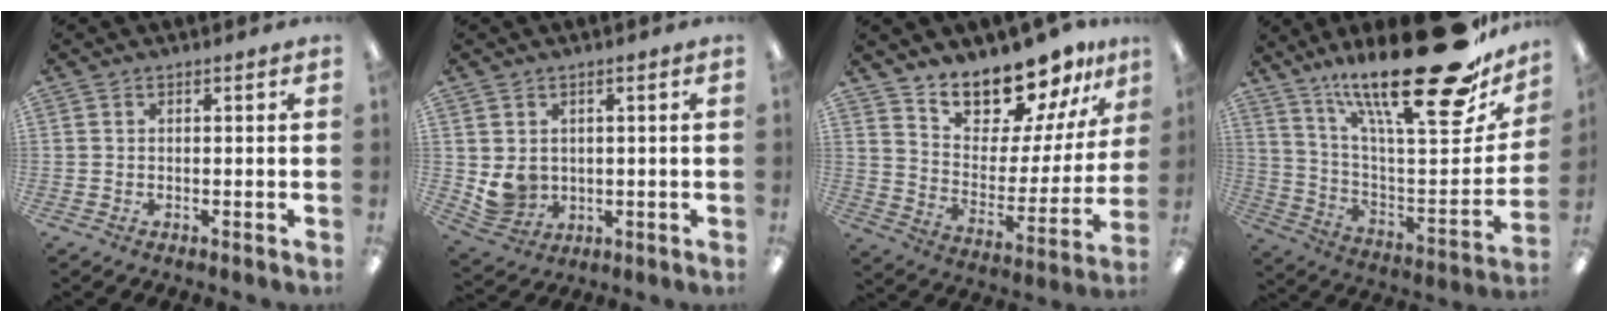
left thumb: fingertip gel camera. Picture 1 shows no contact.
{"total": 5.7, "force": [1.7, 5.0, 2.0], "torque": [-0.047, -0.008, 0.035]}
{"total": 15.2, "force": [13.9, 5.1, 3.7], "torque": [-0.063, -0.127, 0.249]}
{"total": 29.1, "force": [20.6, 7.1, 19.3], "torque": [-0.292, -0.135, 0.332]}